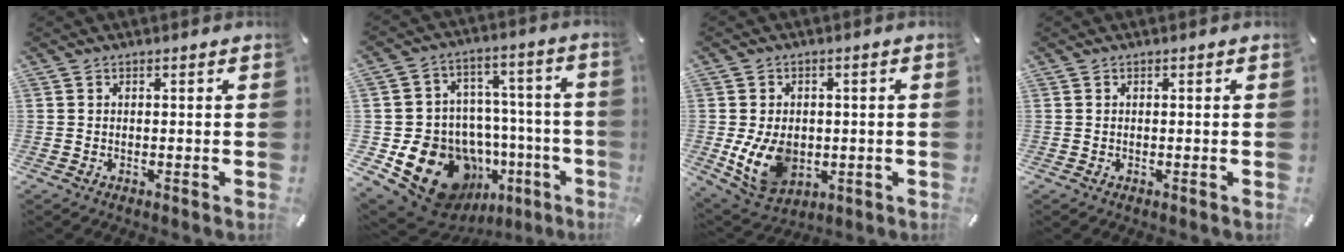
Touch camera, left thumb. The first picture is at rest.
{"total": 21.8, "force": [-9.8, 15.5, 11.9], "torque": [-0.207, 0.044, -0.136]}
{"total": 10.8, "force": [-1.5, 8.3, 6.8], "torque": [-0.128, 0.004, -0.024]}
{"total": 0.0}